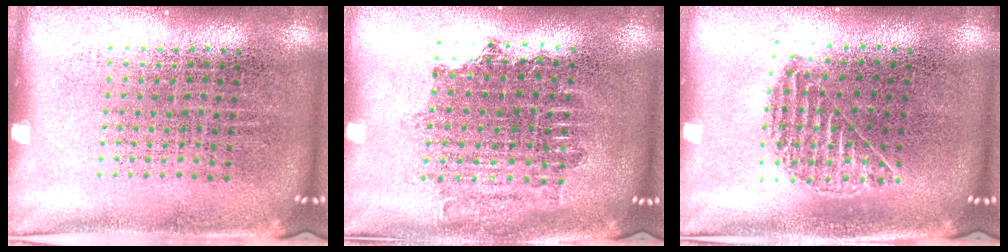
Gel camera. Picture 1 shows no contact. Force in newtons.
{"total": 1.7, "press": 1.4, "slide": 1.0}
{"total": 1.0, "press": 0.9, "slide": 0.4}